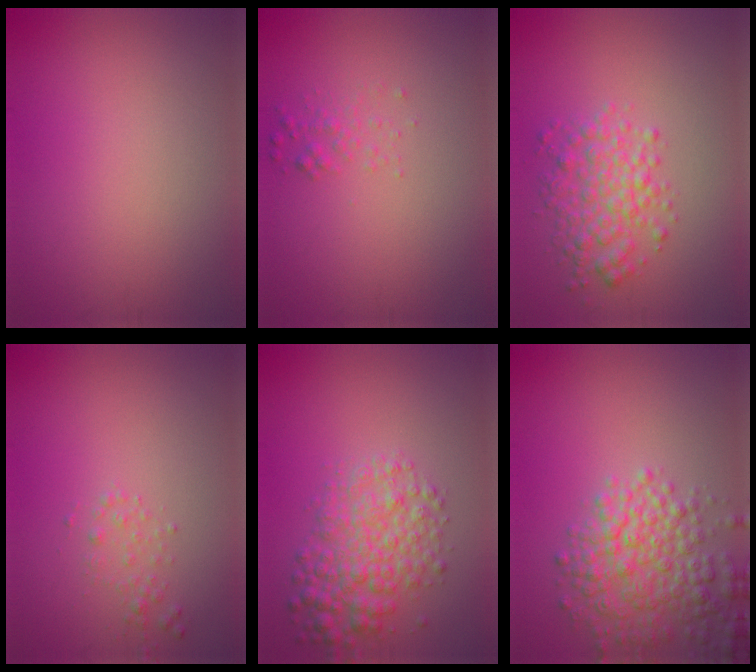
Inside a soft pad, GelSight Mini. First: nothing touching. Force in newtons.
{"total": 1.1, "press": 1.1, "slide": 0.0}
{"total": 3.8, "press": 3.8, "slide": 0.1}
{"total": 1.0, "press": 1.0, "slide": 0.0}
{"total": 5.0, "press": 5.0, "slide": 0.1}
{"total": 5.6, "press": 5.6, "slide": 0.3}